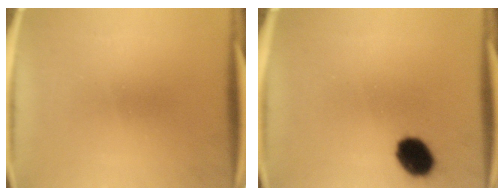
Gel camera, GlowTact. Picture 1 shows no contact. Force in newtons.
{"total": 8.6}